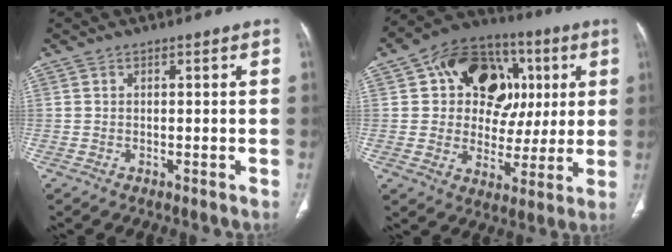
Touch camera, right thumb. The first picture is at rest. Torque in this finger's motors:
{"motor_torque": [0.81, 4.20, 0.39, 0.28, 0.19]}